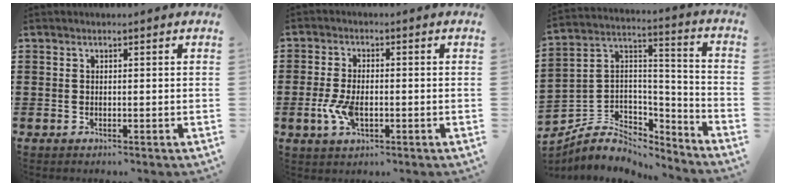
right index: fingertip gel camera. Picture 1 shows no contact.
{"total": 5.0, "force": [-1.2, 2.4, 4.2], "torque": [-0.101, -0.009, -0.024]}
{"total": 5.6, "force": [-3.9, 3.8, 1.4], "torque": [-0.044, -0.007, -0.075]}